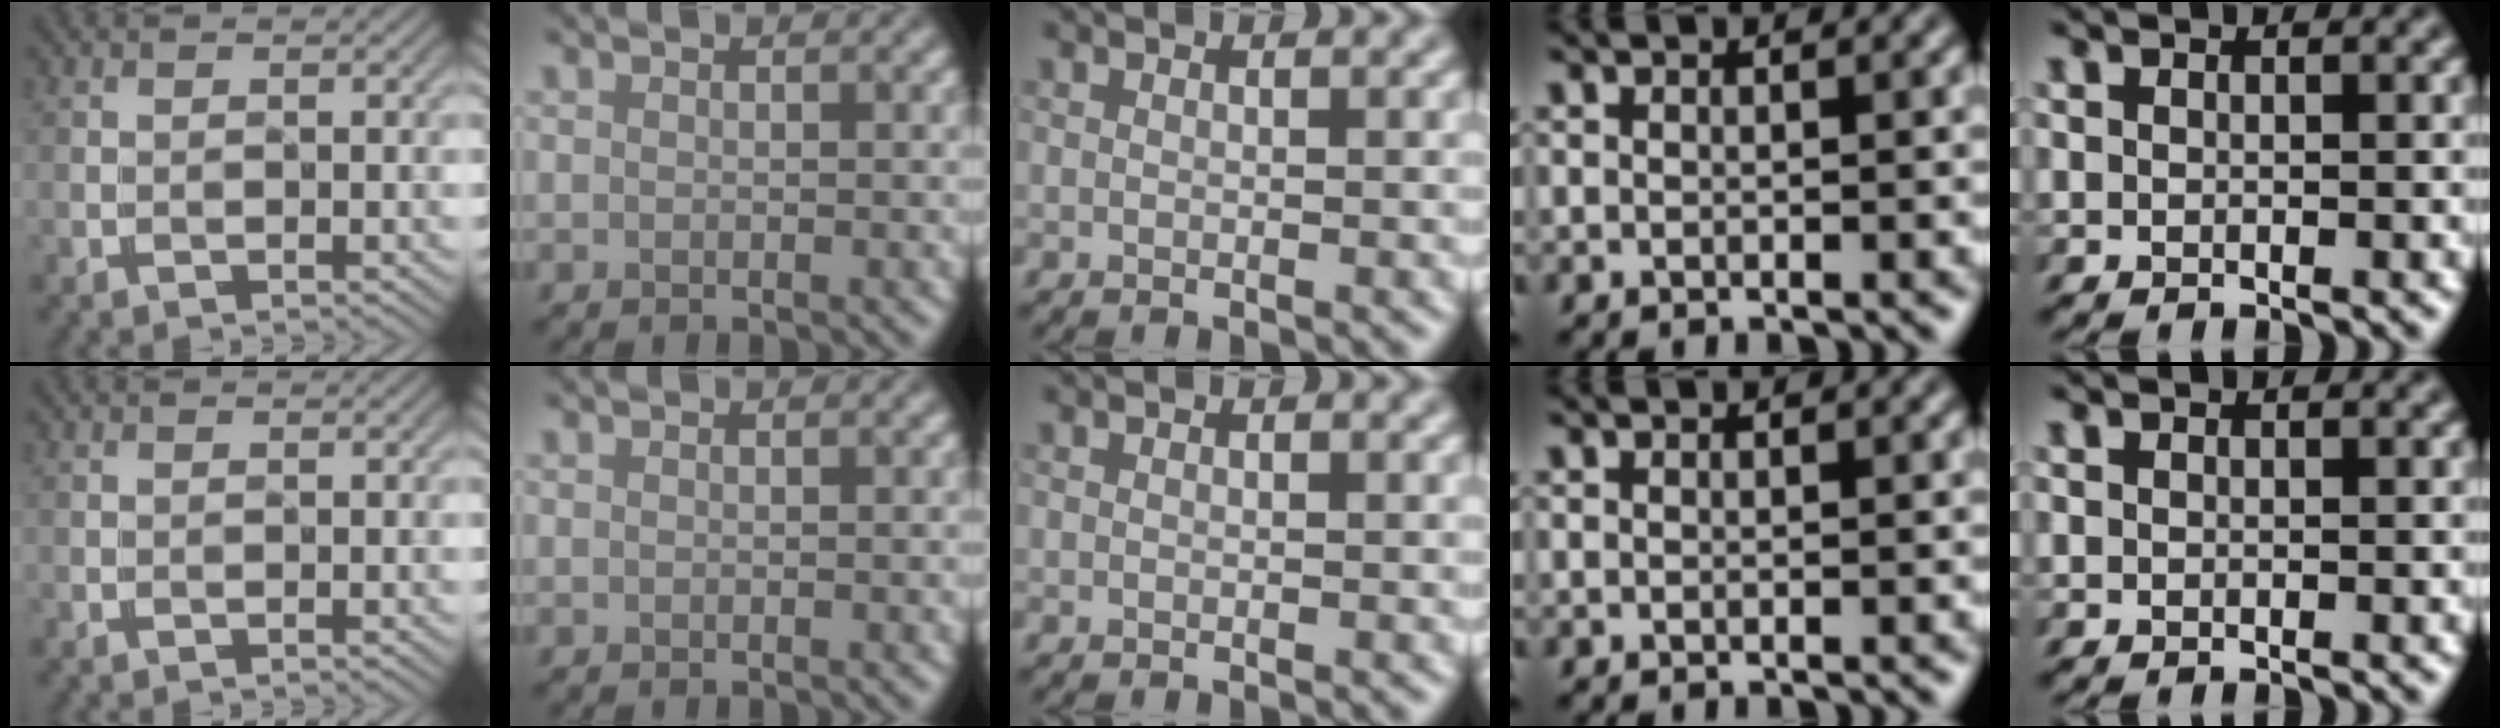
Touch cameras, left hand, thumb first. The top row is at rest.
{}